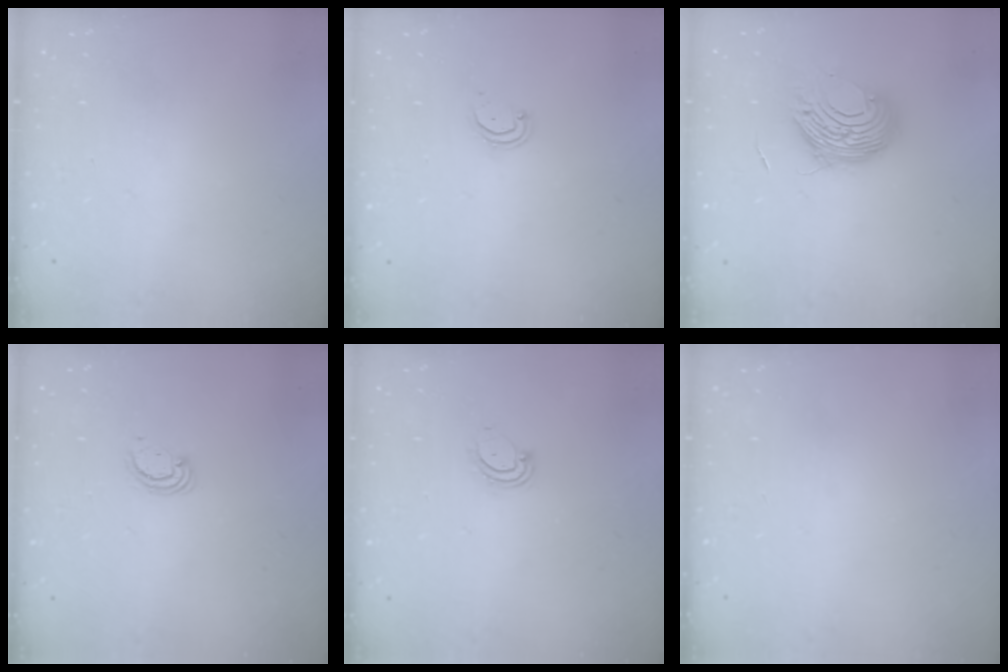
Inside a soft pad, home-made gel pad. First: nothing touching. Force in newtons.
{"total": 2.6, "press": 2.6, "slide": 0.2}
{"total": 11.1, "press": 11.1, "slide": 0.9}
{"total": 2.6, "press": 2.6, "slide": 0.3}
{"total": 5.3, "press": 5.3, "slide": 0.4}
{"total": 0.0}